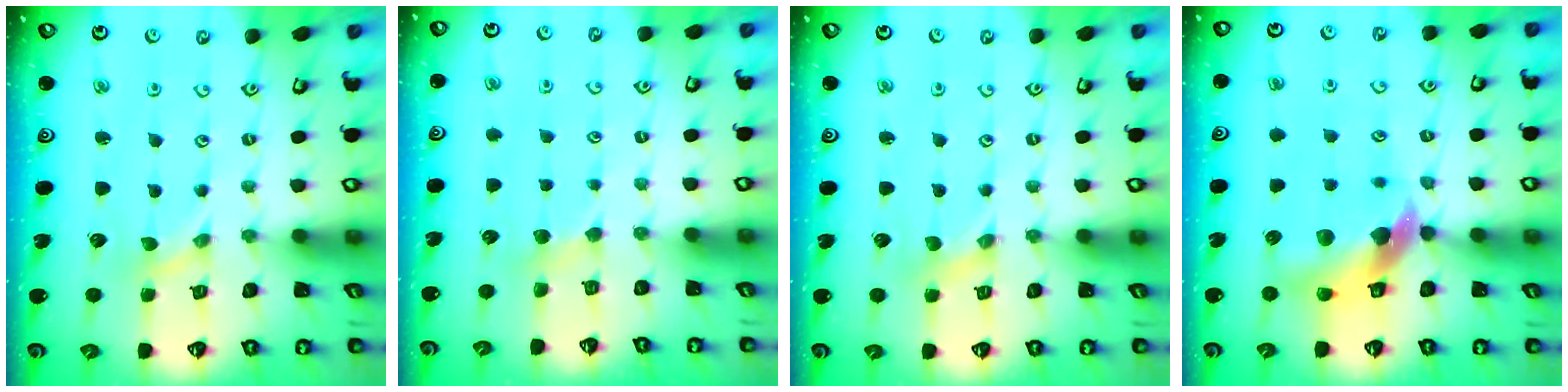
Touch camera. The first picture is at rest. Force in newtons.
{"total": 3.3, "press": 3.3, "slide": 0.6}
{"total": 0.7, "press": 0.7, "slide": 0.2}
{"total": 10.8, "press": 10.7, "slide": 1.4}